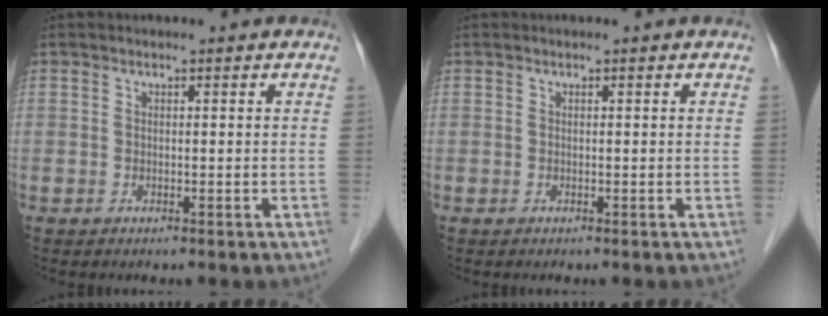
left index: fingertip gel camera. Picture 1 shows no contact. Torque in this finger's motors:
{"motor_torque": [0.00, 0.00, 0.00, 0.00]}